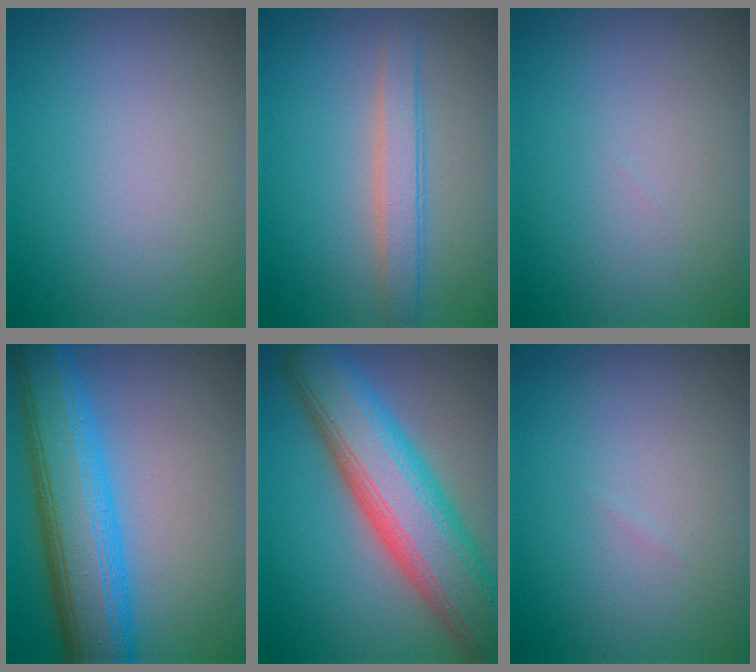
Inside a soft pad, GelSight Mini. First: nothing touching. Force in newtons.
{"total": 2.7, "press": 2.7, "slide": 0.0}
{"total": 0.0}
{"total": 9.6, "press": 9.6, "slide": 0.3}
{"total": 11.3, "press": 11.3, "slide": 0.6}
{"total": 0.0}